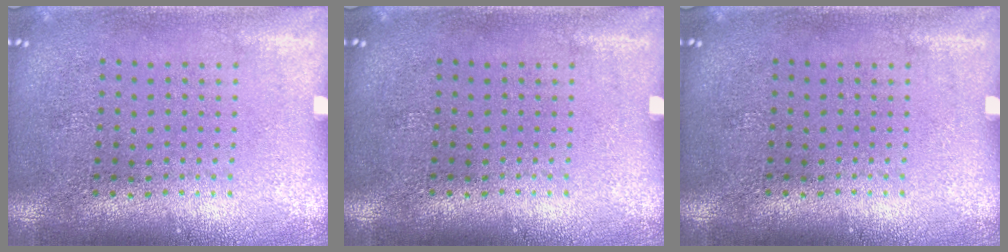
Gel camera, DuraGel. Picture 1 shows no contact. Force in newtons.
{"total": 0.0}
{"total": 0.0}